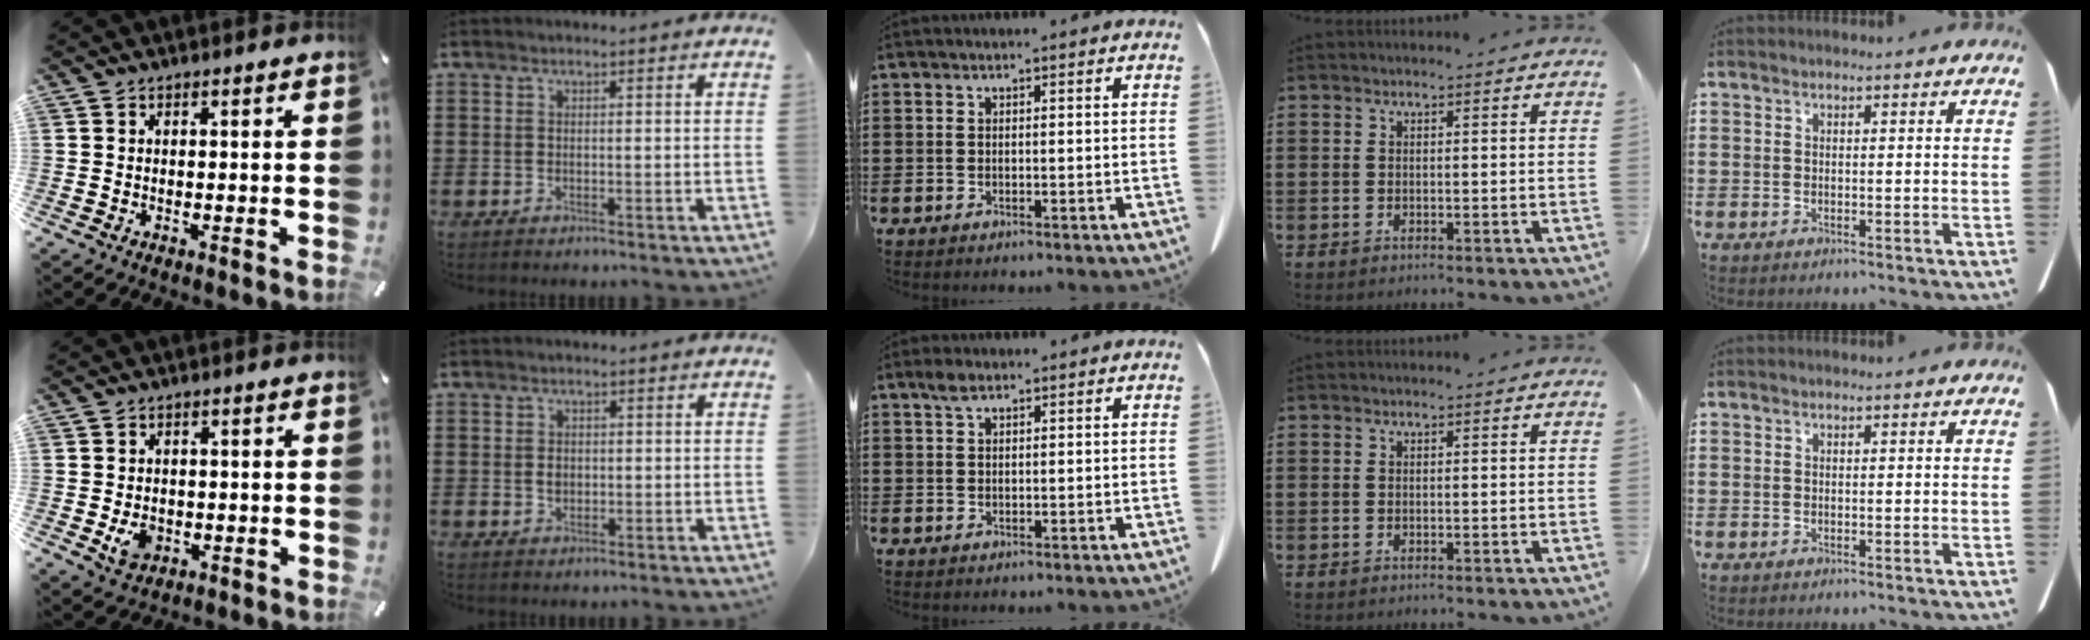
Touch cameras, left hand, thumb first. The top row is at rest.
{"thumb": {"total": 4.7, "force": [-1.1, 3.8, 2.7], "torque": [-0.040, -0.004, -0.020]}, "index": {"total": 1.6, "force": [0.2, 1.1, 1.2], "torque": [-0.025, 0.006, 0.002]}, "middle": {"total": 1.7, "force": [1.0, 0.8, 1.1], "torque": [-0.027, 0.002, 0.020]}}